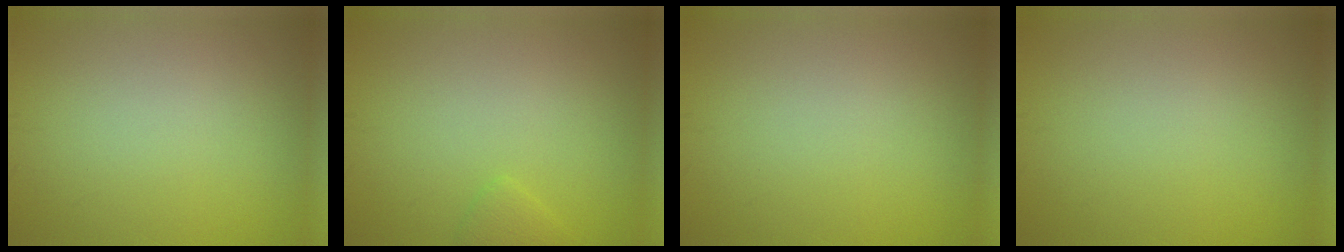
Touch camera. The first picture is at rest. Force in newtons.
{"total": 1.0, "press": 1.0, "slide": 0.1}
{"total": 0.0}
{"total": 0.0}